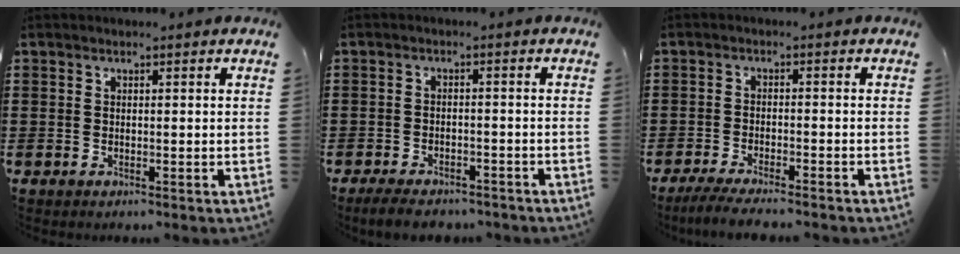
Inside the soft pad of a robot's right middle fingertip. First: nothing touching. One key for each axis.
{"total": 3.5, "fx": -3.2, "fy": 0.8, "fz": 1.1, "tx": -0.026, "ty": 0.000, "tz": -0.066}
{"total": 3.6, "fx": -3.3, "fy": 0.0, "fz": 1.4, "tx": -0.030, "ty": -0.008, "tz": -0.064}